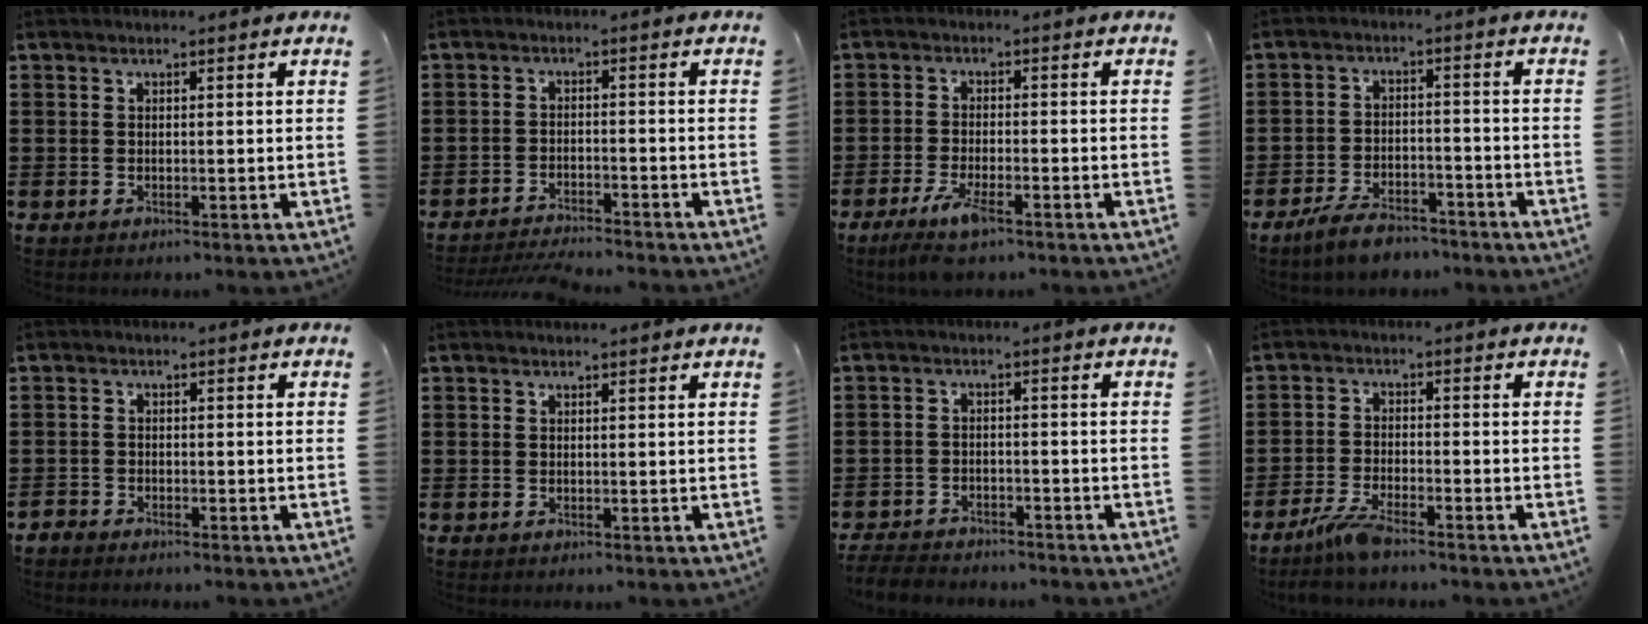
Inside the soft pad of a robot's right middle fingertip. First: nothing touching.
{"total": 3.2, "force": [-3.1, 0.1, 0.4], "torque": [-0.012, 0.001, -0.066]}
{"total": 5.3, "force": [-3.6, 0.9, 3.8], "torque": [-0.087, -0.016, -0.068]}
{"total": 5.3, "force": [-4.7, 1.3, 2.0], "torque": [-0.046, 0.006, -0.094]}
{"total": 1.7, "force": [-1.6, 0.2, -0.1], "torque": [-0.003, 0.001, -0.036]}
{"total": 0.0}
{"total": 3.8, "force": [-3.7, 0.5, 0.4], "torque": [-0.015, 0.000, -0.080]}
{"total": 4.9, "force": [-4.0, 0.6, 2.9], "torque": [-0.081, -0.013, -0.082]}